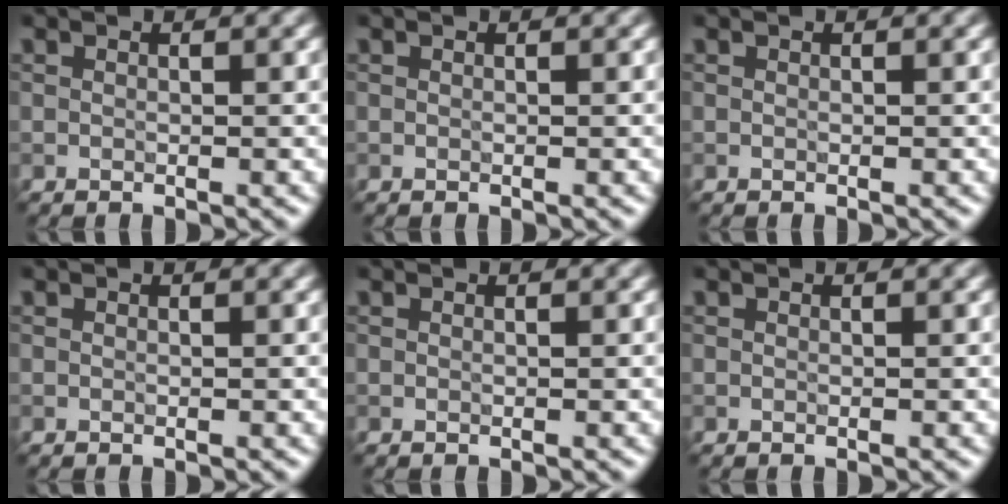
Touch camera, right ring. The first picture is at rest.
{"total": 0.0}
{"total": 0.0}
{"total": 0.0}
{"total": 0.0}
{"total": 0.0}